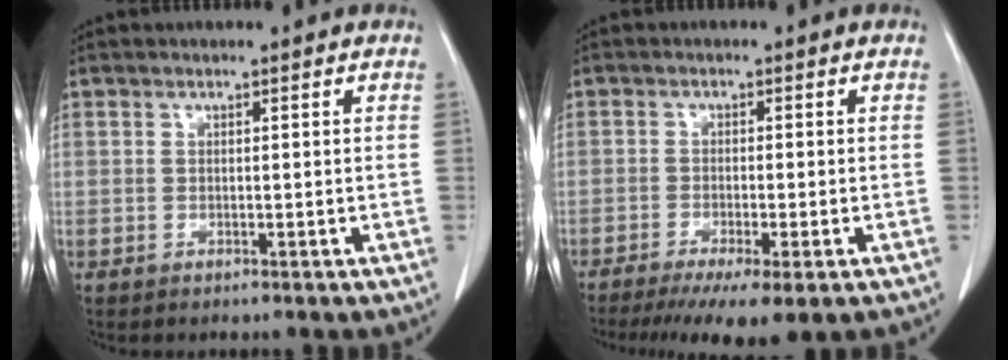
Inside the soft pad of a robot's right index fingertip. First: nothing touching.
{"total": 9.5, "force": [-6.4, 1.3, 6.9], "torque": [-0.097, -0.023, -0.098]}